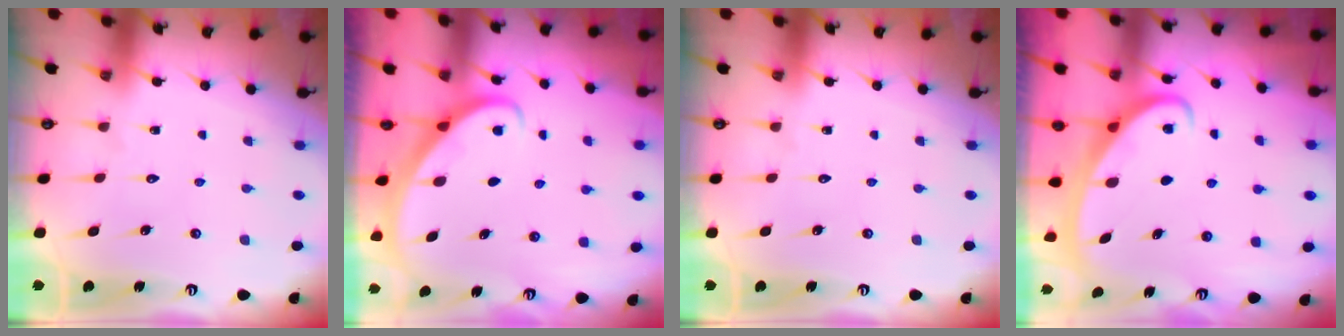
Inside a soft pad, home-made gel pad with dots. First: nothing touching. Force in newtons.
{"total": 2.8, "press": 2.8, "slide": 0.2}
{"total": 0.0}
{"total": 2.6, "press": 2.6, "slide": 0.3}